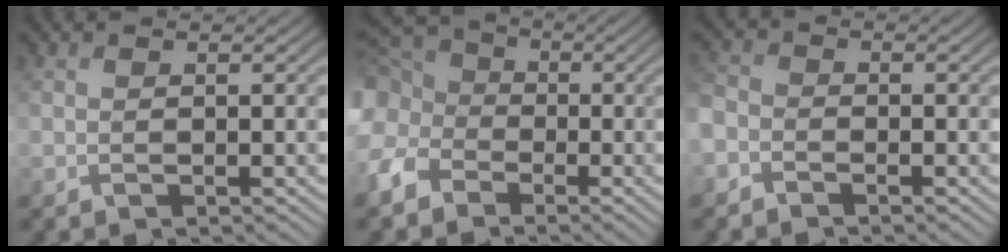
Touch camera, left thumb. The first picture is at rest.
{"total": 11.9, "force": [-3.3, 9.8, 5.8], "torque": [-0.191, -0.034, -0.088]}
{"total": 3.2, "force": [-2.2, 2.0, 1.2], "torque": [-0.036, -0.002, -0.062]}